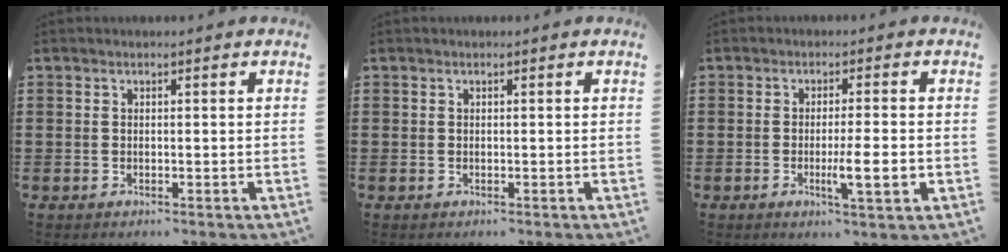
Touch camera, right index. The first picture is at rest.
{"total": 0.0}
{"total": 5.7, "force": [-1.4, 0.7, 5.5], "torque": [-0.088, -0.007, -0.023]}